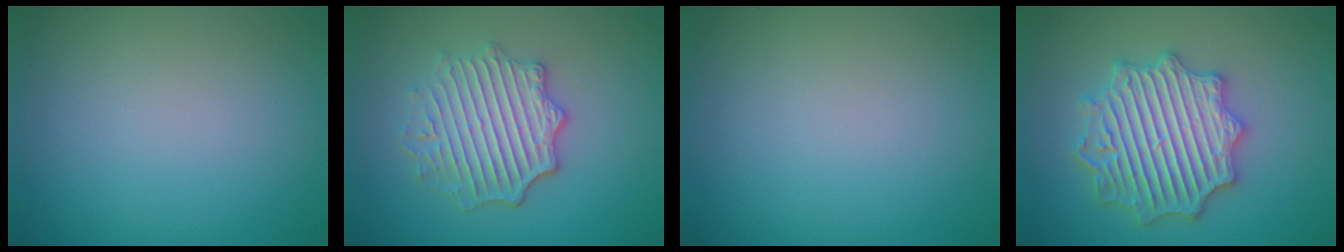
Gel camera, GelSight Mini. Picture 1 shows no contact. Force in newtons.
{"total": 4.9, "press": 4.1, "slide": 2.6}
{"total": 0.0}
{"total": 6.8, "press": 6.7, "slide": 1.1}